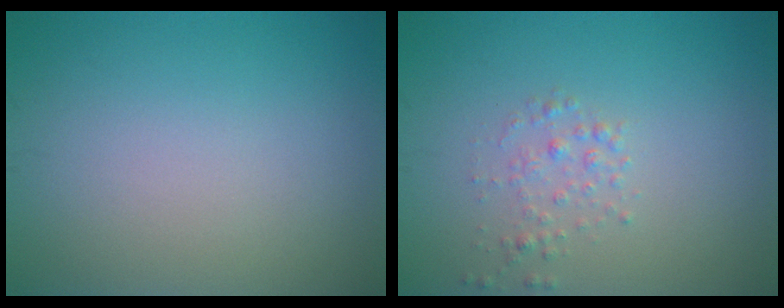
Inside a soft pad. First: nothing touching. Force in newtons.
{"total": 1.4, "press": 1.4, "slide": 0.0}